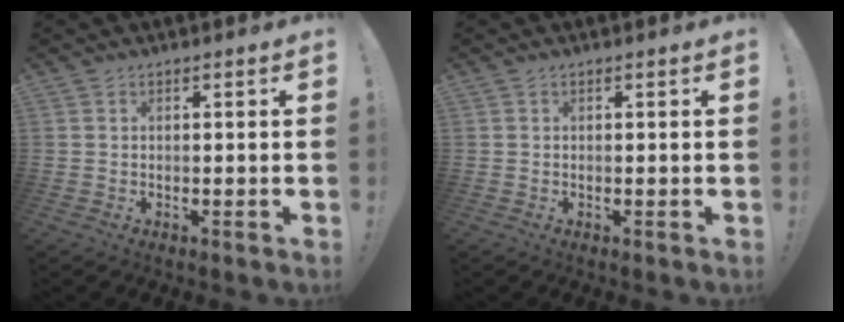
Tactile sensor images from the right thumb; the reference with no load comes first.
{"total": 0.0}